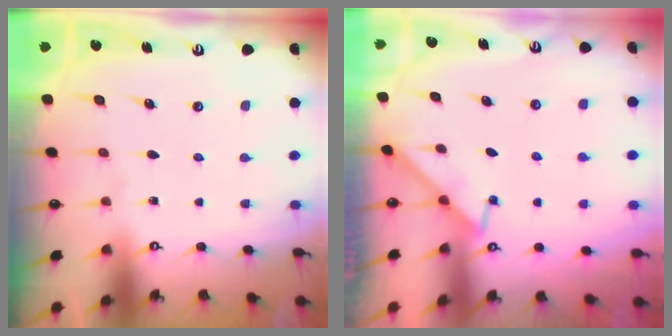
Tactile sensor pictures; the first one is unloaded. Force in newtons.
{"total": 3.0, "press": 3.0, "slide": 0.5}